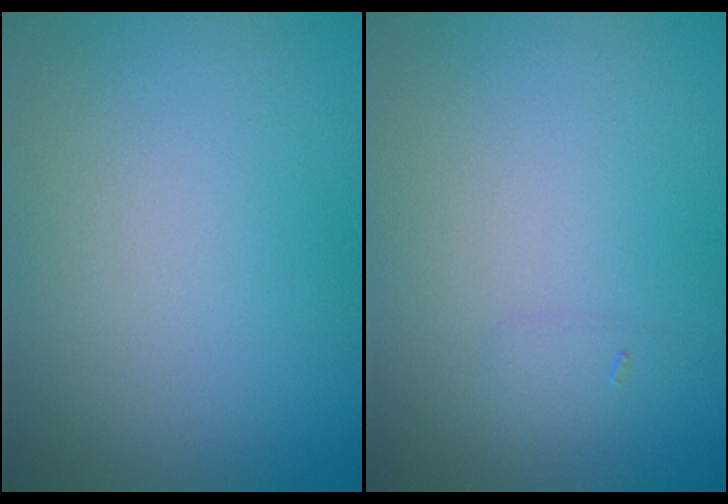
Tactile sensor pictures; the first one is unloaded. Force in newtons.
{"total": 0.6, "press": 0.6, "slide": 0.0}